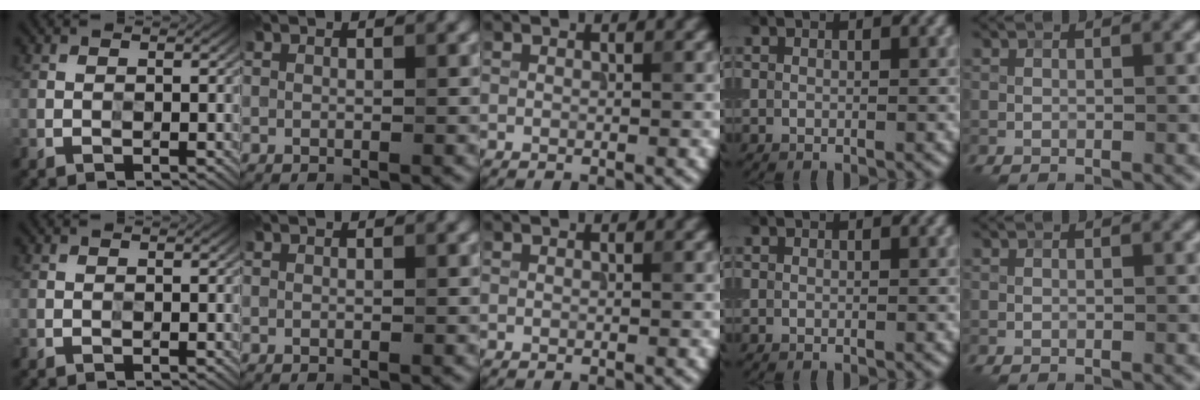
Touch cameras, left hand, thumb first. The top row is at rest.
{}